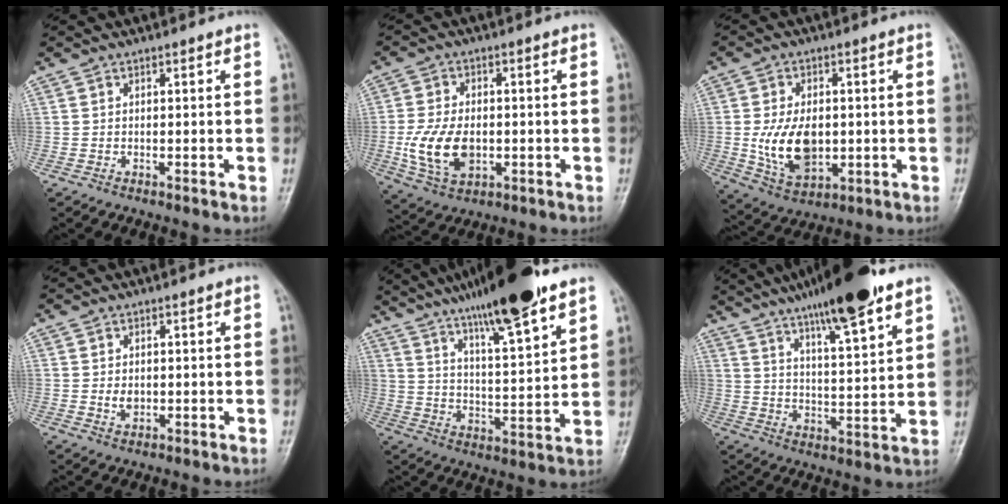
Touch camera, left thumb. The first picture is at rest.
{"total": 10.6, "force": [-1.6, 6.8, 8.1], "torque": [-0.149, -0.005, -0.023]}
{"total": 11.3, "force": [-0.6, 7.1, 8.7], "torque": [-0.140, -0.010, 0.002]}
{"total": 2.3, "force": [-0.1, 1.6, 1.6], "torque": [-0.023, -0.001, 0.001]}
{"total": 17.9, "force": [12.7, 2.0, 12.5], "torque": [-0.188, -0.056, 0.209]}
{"total": 16.9, "force": [11.7, 2.4, 11.9], "torque": [-0.176, -0.051, 0.190]}